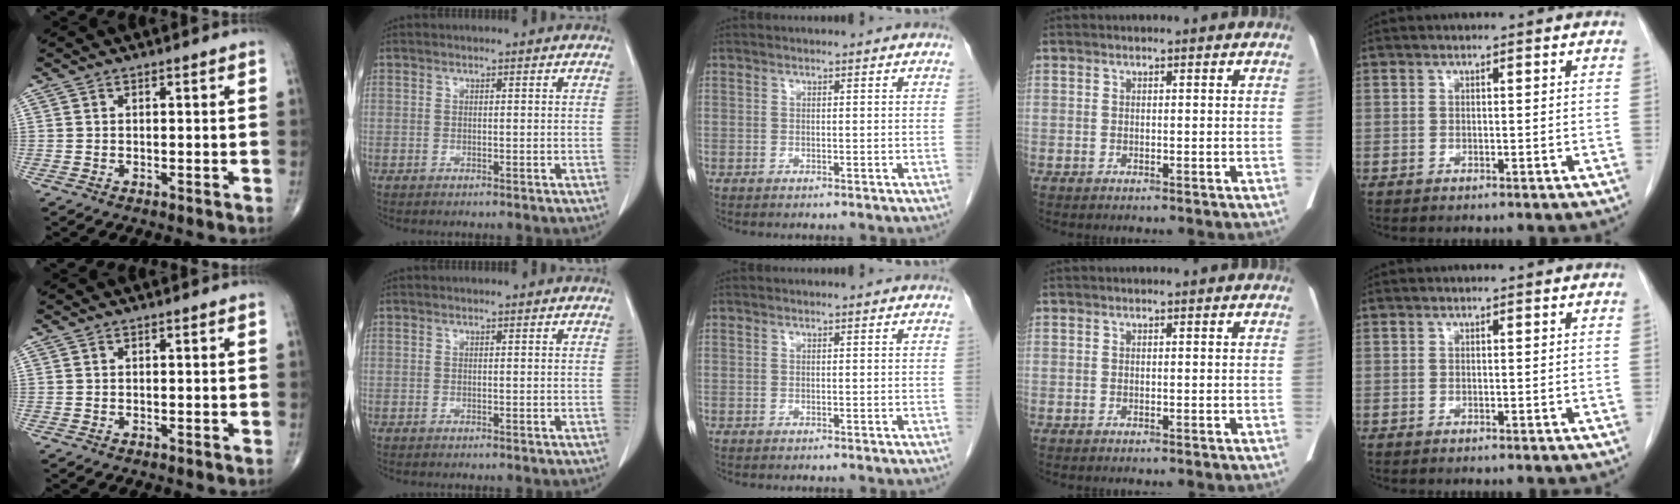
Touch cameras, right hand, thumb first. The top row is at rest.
{}